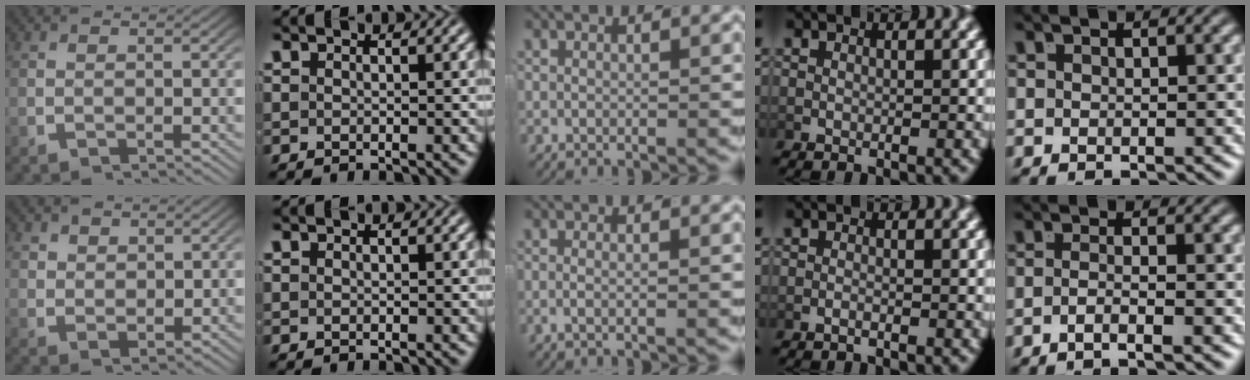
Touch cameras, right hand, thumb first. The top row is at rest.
{"thumb": {"total": 2.4, "force": [2.0, 1.0, 0.9], "torque": [-0.014, -0.007, 0.048]}, "middle": {"total": 1.0, "force": [-0.5, -0.1, 0.8], "torque": [-0.021, -0.006, -0.007]}, "ring": {"total": 0.9, "force": [-0.8, 0.1, 0.4], "torque": [-0.012, 0.000, -0.015]}, "little": {"total": 2.3, "force": [-1.7, -1.0, 1.3], "torque": [-0.027, -0.013, -0.025]}}